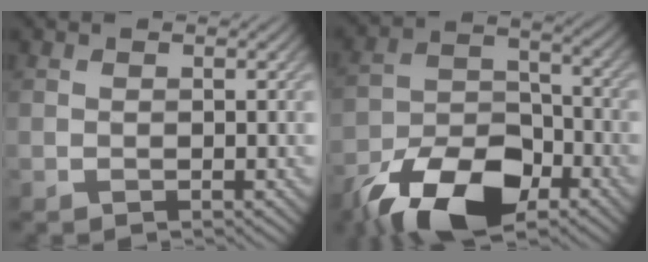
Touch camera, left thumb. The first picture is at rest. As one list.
[{"total": 13.5, "force": [-8.8, 6.4, 8.0], "torque": [-0.159, -0.009, -0.171]}]